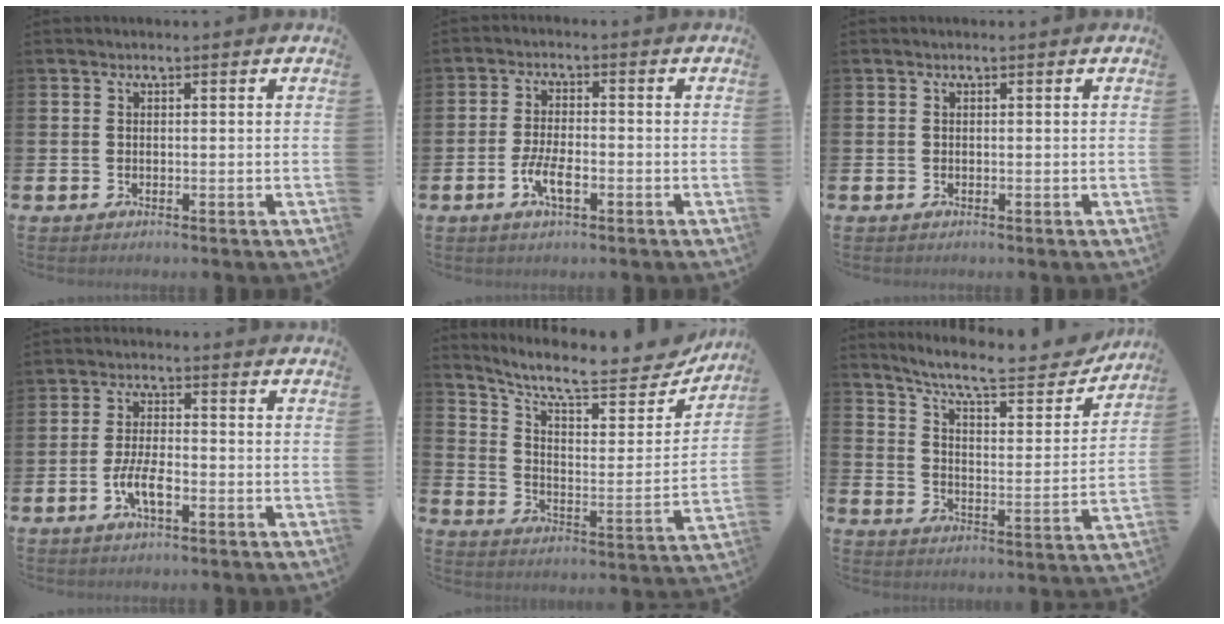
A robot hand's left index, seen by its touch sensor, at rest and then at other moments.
{"total": 4.2, "force": [-1.5, 1.5, 3.6], "torque": [-0.066, 0.002, -0.028]}
{"total": 0.0}
{"total": 4.6, "force": [-1.8, 1.6, 3.9], "torque": [-0.087, 0.006, -0.033]}
{"total": 9.8, "force": [8.7, 2.4, 3.8], "torque": [-0.103, -0.068, 0.149]}
{"total": 9.3, "force": [8.4, 1.8, 3.6], "torque": [-0.094, -0.057, 0.140]}